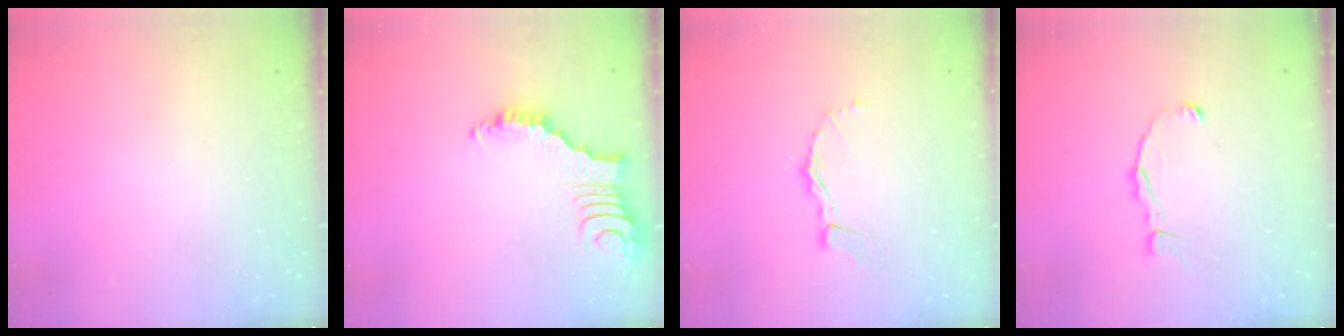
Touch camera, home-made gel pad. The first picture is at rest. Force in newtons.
{"total": 2.9, "press": 2.9, "slide": 0.4}
{"total": 3.9, "press": 3.9, "slide": 0.2}
{"total": 2.4, "press": 2.4, "slide": 0.2}